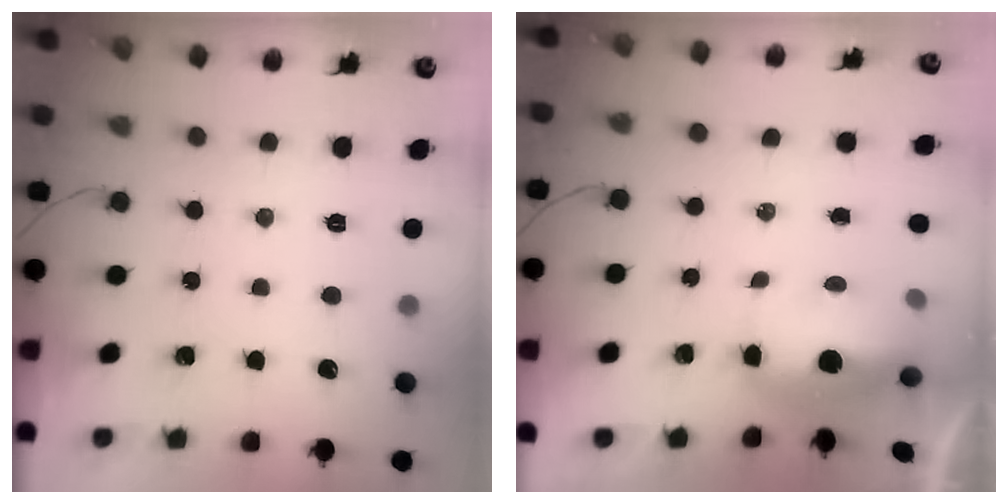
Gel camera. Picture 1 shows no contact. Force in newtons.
{"total": 6.4, "press": 6.4, "slide": 0.6}